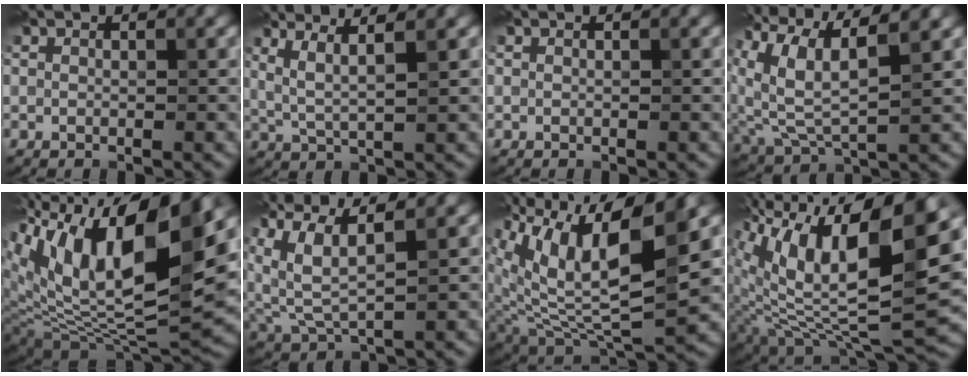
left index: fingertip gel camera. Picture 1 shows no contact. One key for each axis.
{"total": 3.6, "fx": 1.7, "fy": 0.5, "fz": 3.2, "tx": -0.062, "ty": 0.000, "tz": 0.039}
{"total": 0.0}
{"total": 11.0, "fx": 5.7, "fy": 5.0, "fz": 8.1, "tx": -0.183, "ty": 0.037, "tz": 0.108}
{"total": 16.7, "fx": 6.6, "fy": 7.0, "fz": 13.7, "tx": -0.261, "ty": 0.027, "tz": 0.110}
{"total": 8.9, "fx": 4.5, "fy": 4.0, "fz": 6.6, "tx": -0.169, "ty": 0.030, "tz": 0.097}
{"total": 12.7, "fx": 5.7, "fy": 4.9, "fz": 10.2, "tx": -0.198, "ty": 0.000, "tz": 0.116}
{"total": 15.7, "fx": 4.3, "fy": 6.7, "fz": 13.5, "tx": -0.254, "ty": 0.000, "tz": 0.078}